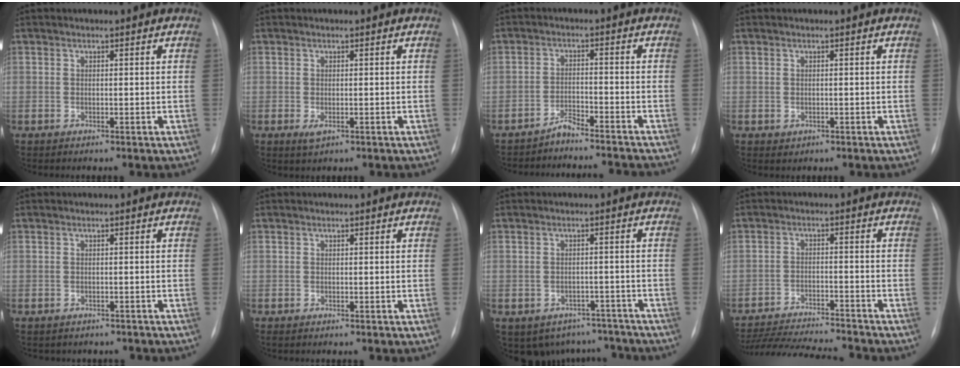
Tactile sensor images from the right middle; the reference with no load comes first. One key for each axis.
{"total": 1.5, "fx": -0.5, "fy": 0.6, "fz": 1.2, "tx": -0.025, "ty": -0.005, "tz": -0.004}
{"total": 7.4, "fx": -7.4, "fy": -0.3, "fz": 1.0, "tx": -0.007, "ty": 0.008, "tz": -0.105}
{"total": 0.6, "fx": -0.1, "fy": 0.5, "fz": 0.2, "tx": -0.007, "ty": -0.003, "tz": 0.006}
{"total": 4.3, "fx": -3.7, "fy": 2.0, "fz": 0.9, "tx": -0.017, "ty": 0.006, "tz": -0.036}
{"total": 0.0}
{"total": 9.2, "fx": -7.3, "fy": 5.4, "fz": 0.9, "tx": -0.008, "ty": 0.020, "tz": -0.080}
{"total": 14.7, "fx": -13.8, "fy": 0.8, "fz": 5.0, "tx": -0.090, "ty": -0.017, "tz": -0.205}